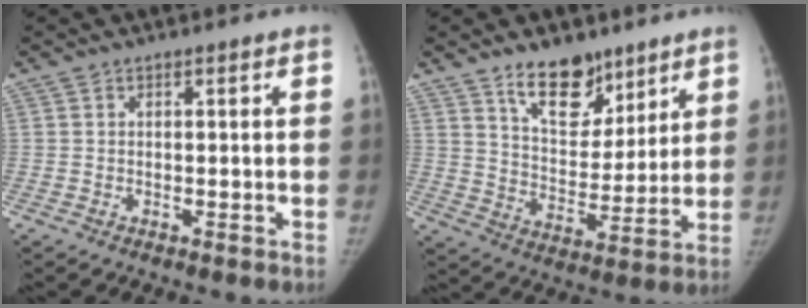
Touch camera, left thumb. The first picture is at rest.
{"total": 12.5, "force": [8.7, 6.7, 5.9], "torque": [-0.058, -0.064, 0.152]}